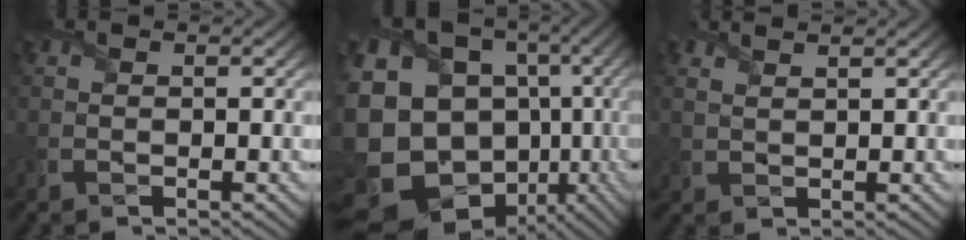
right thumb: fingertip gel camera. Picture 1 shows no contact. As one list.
[{"total": 19.5, "force": [-2.4, 16.4, 10.2], "torque": [-0.277, -0.040, -0.009]}, {"total": 2.0, "force": [1.8, 0.4, 0.8], "torque": [-0.017, -0.003, 0.042]}]